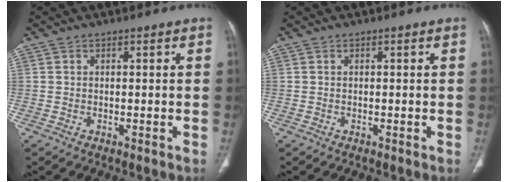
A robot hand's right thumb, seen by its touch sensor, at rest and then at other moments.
{"total": 0.0}